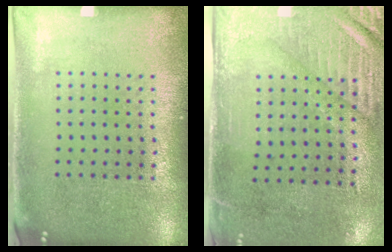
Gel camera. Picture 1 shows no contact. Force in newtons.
{"total": 3.0, "press": 2.6, "slide": 1.6}